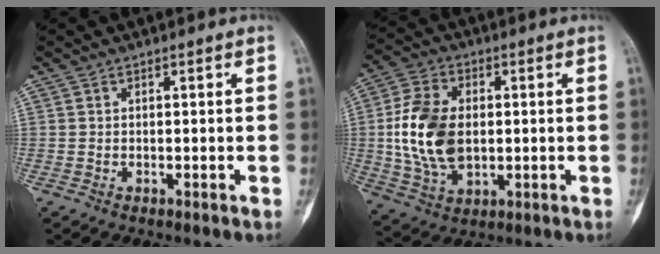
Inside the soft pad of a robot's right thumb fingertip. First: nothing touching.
{"total": 14.4, "force": [0.3, 9.3, 11.0], "torque": [-0.211, 0.001, 0.011]}